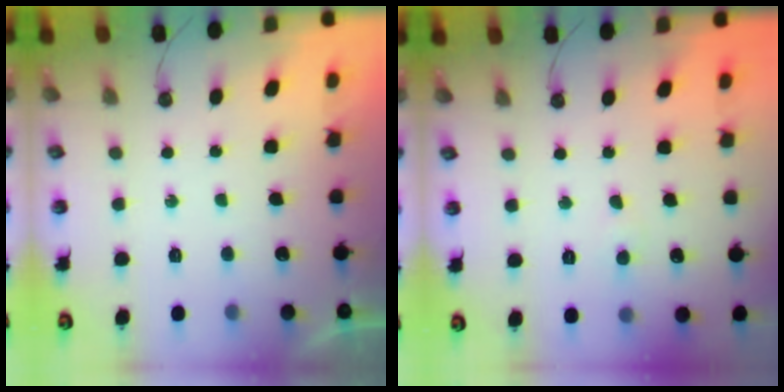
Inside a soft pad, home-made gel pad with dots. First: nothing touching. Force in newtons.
{"total": 3.5, "press": 3.4, "slide": 0.6}